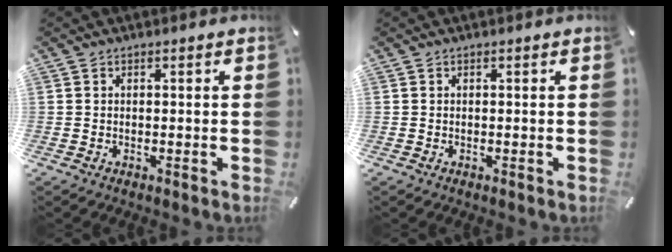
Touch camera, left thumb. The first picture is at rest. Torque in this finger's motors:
{"motor_torque": [0.00, 0.00, 0.00, 0.00, 0.00]}